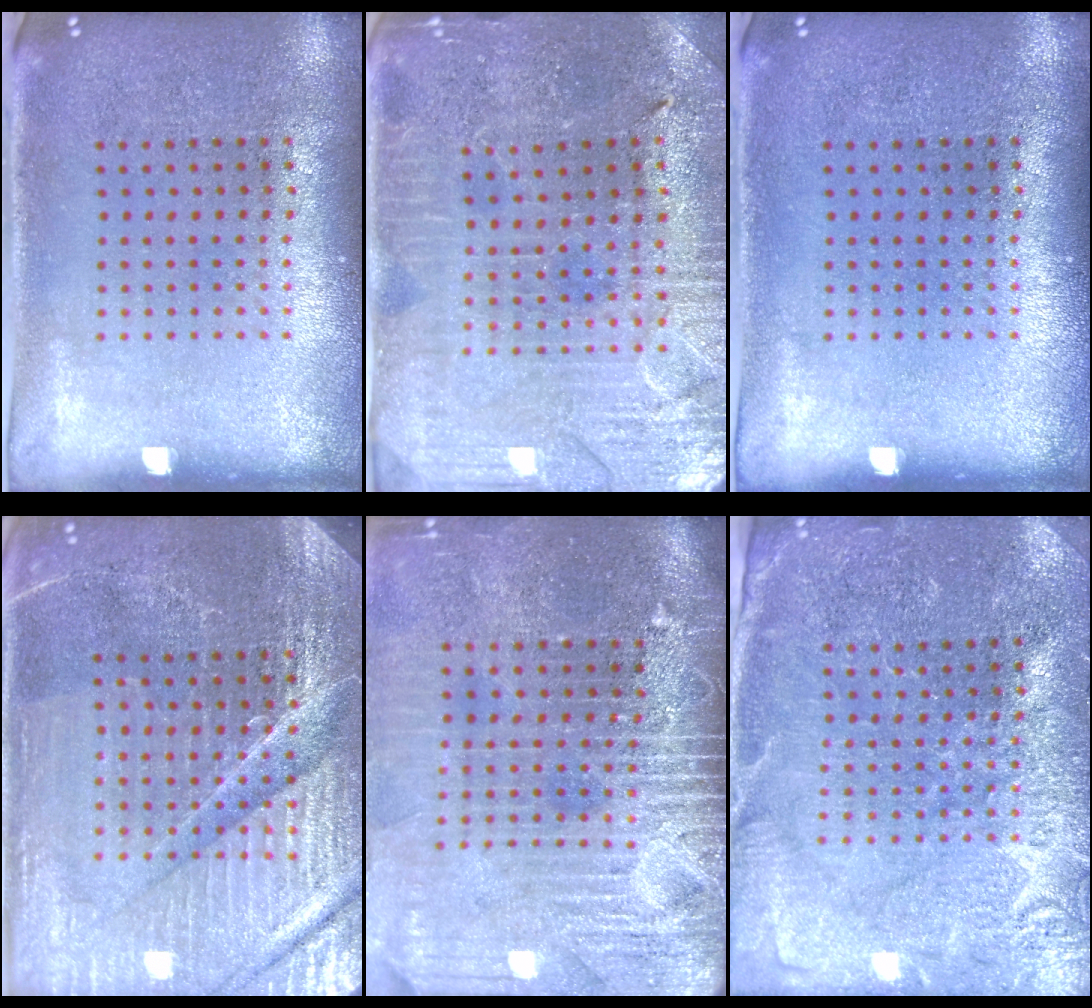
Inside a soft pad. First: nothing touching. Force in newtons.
{"total": 1.8, "press": 1.8, "slide": 0.4}
{"total": 0.0}
{"total": 5.5, "press": 5.0, "slide": 2.2}
{"total": 4.4, "press": 3.7, "slide": 2.3}
{"total": 3.5, "press": 3.4, "slide": 0.6}